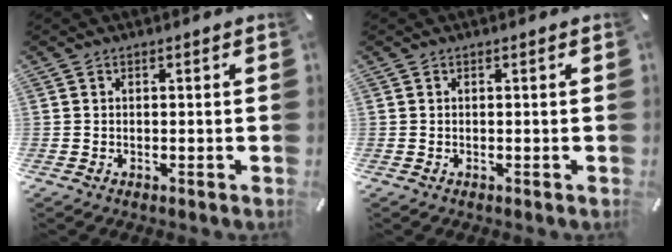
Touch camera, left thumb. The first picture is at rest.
{"total": 0.0}